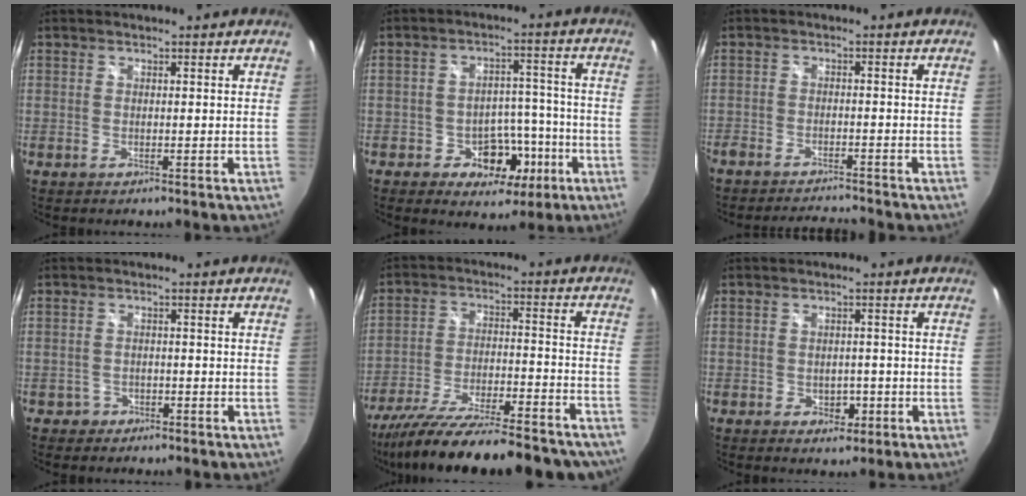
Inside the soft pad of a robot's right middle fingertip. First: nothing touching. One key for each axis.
{"total": 9.1, "fx": -4.3, "fy": 6.7, "fz": 4.3, "tx": -0.066, "ty": 0.026, "tz": -0.044}
{"total": 6.6, "fx": -6.3, "fy": 0.9, "fz": 1.6, "tx": -0.052, "ty": -0.002, "tz": -0.101}
{"total": 2.3, "fx": -1.4, "fy": 1.8, "fz": 0.1, "tx": -0.008, "ty": 0.003, "tz": -0.021}
{"total": 27.8, "fx": -23.6, "fy": 5.7, "fz": 13.5, "tx": -0.236, "ty": -0.060, "tz": -0.339}
{"total": 3.6, "fx": -1.5, "fy": 2.7, "fz": 1.8, "tx": -0.032, "ty": 0.000, "tz": -0.013}